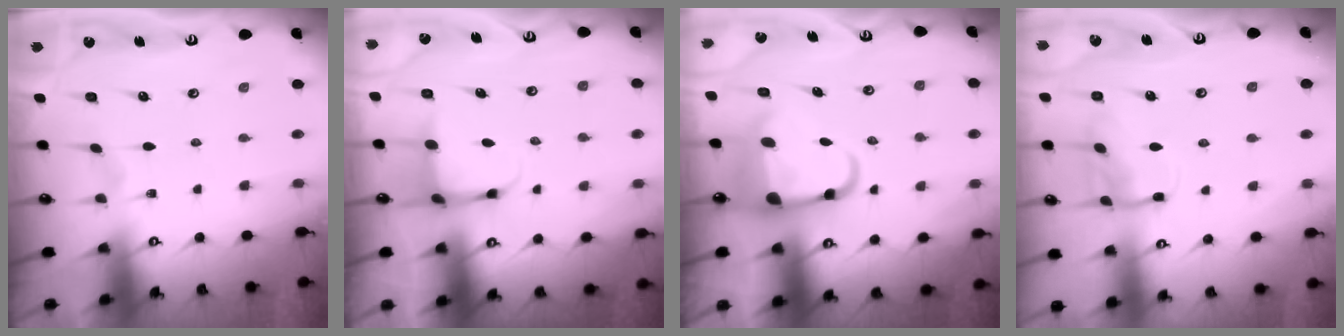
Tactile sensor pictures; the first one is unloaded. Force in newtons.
{"total": 3.9, "press": 3.8, "slide": 1.1}
{"total": 6.6, "press": 6.4, "slide": 1.7}
{"total": 10.3, "press": 10.2, "slide": 0.8}